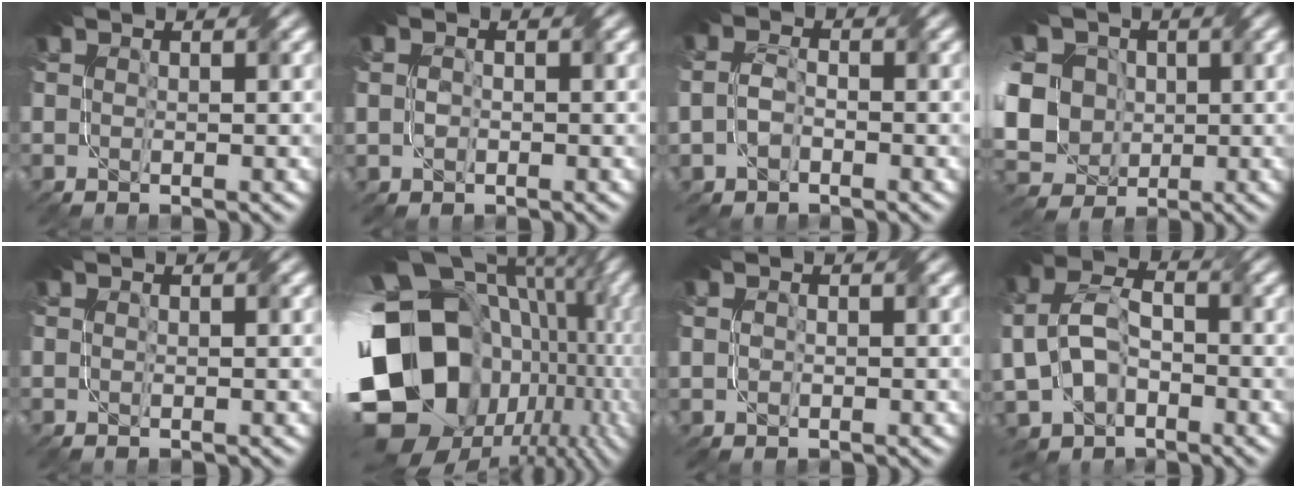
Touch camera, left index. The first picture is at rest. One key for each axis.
{"total": 1.4, "fx": -0.1, "fy": 1.3, "fz": 0.6, "tx": -0.010, "ty": -0.003, "tz": 0.001}
{"total": 2.1, "fx": -0.6, "fy": 1.6, "fz": 1.3, "tx": -0.030, "ty": -0.001, "tz": -0.014}
{"total": 16.9, "fx": 2.0, "fy": 14.4, "fz": 8.6, "tx": -0.219, "ty": 0.023, "tz": 0.001}
{"total": 0.0}
{"total": 20.8, "fx": -2.0, "fy": 16.1, "fz": 13.1, "tx": -0.271, "ty": -0.029, "tz": -0.003}
{"total": 0.8, "fx": 0.0, "fy": 0.7, "fz": 0.3, "tx": -0.006, "ty": -0.002, "tz": 0.003}
{"total": 6.7, "fx": -0.7, "fy": 4.9, "fz": 4.5, "tx": -0.102, "ty": -0.003, "tz": -0.015}